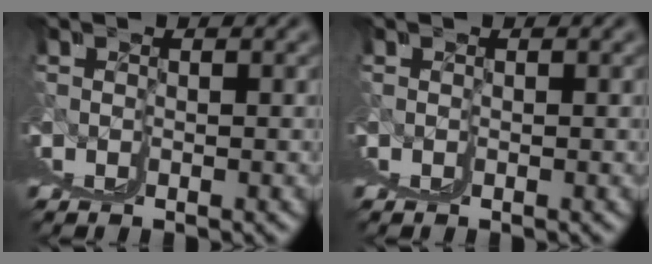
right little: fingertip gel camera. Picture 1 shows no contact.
{"total": 0.0}